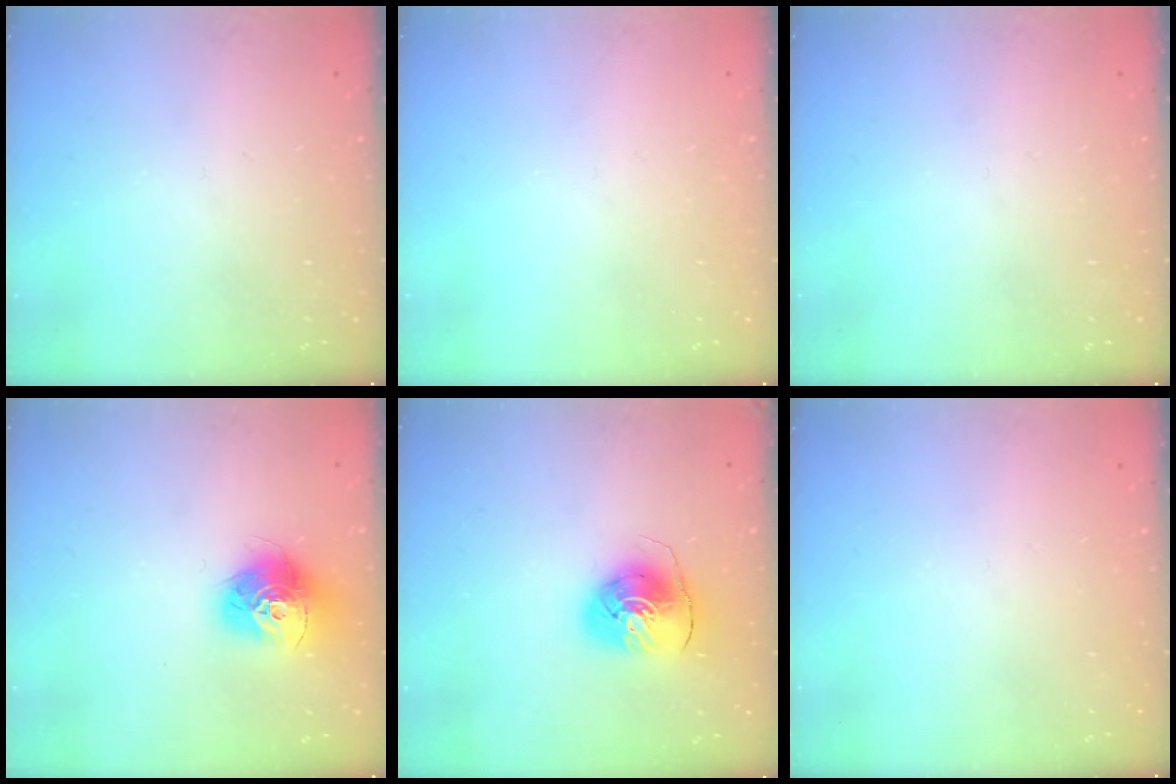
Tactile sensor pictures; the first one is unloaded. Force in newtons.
{"total": 0.0}
{"total": 0.0}
{"total": 14.1, "press": 14.1, "slide": 1.3}
{"total": 9.3, "press": 9.2, "slide": 1.1}
{"total": 0.0}